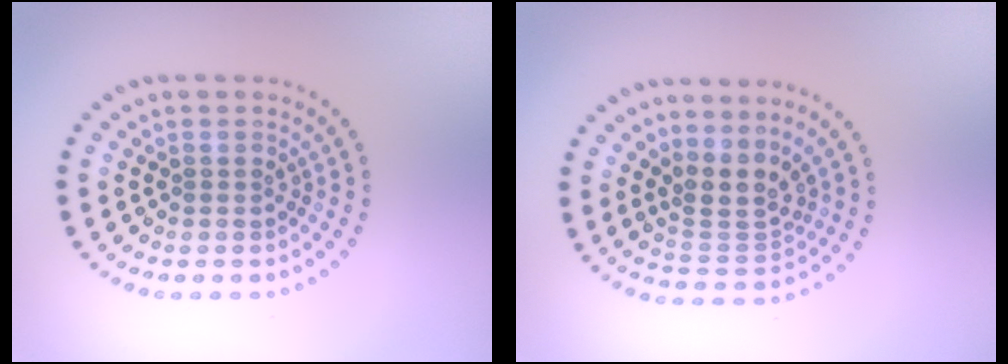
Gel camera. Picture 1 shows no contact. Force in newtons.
{"total": 3.0, "press": 2.1, "slide": 2.1}